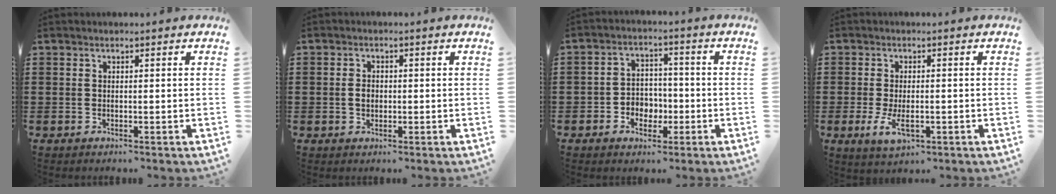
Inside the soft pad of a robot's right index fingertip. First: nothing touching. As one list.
[{"total": 2.0, "force": [-0.2, 1.3, 1.5], "torque": [-0.031, 0.006, -0.005]}, {"total": 4.4, "force": [-1.8, 3.7, 1.6], "torque": [-0.029, 0.006, -0.038]}, {"total": 3.9, "force": [-0.8, 1.9, 3.4], "torque": [-0.080, -0.005, -0.019]}]